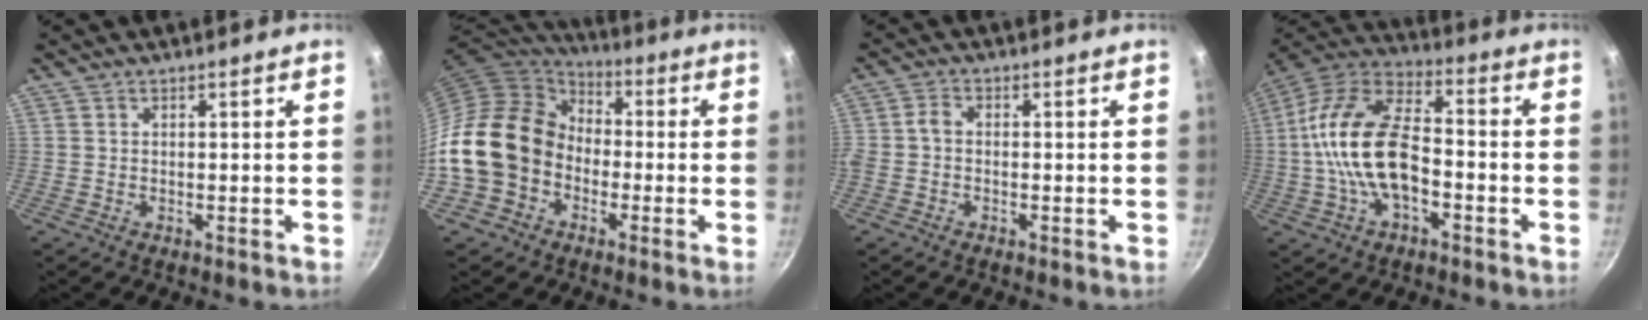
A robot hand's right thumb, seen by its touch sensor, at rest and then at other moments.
{"total": 18.1, "force": [-3.2, 14.6, 10.3], "torque": [-0.163, 0.054, -0.065]}
{"total": 2.4, "force": [-0.8, 1.7, 1.5], "torque": [-0.034, 0.013, -0.024]}
{"total": 18.3, "force": [-3.1, 10.0, 15.0], "torque": [-0.260, 0.041, -0.073]}